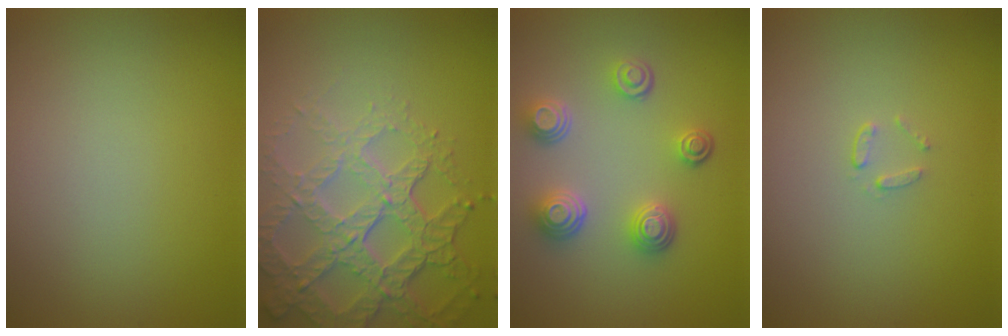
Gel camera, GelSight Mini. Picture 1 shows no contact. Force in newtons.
{"total": 7.6, "press": 5.3, "slide": 5.5}
{"total": 3.9, "press": 3.3, "slide": 2.0}
{"total": 0.7, "press": 0.4, "slide": 0.6}